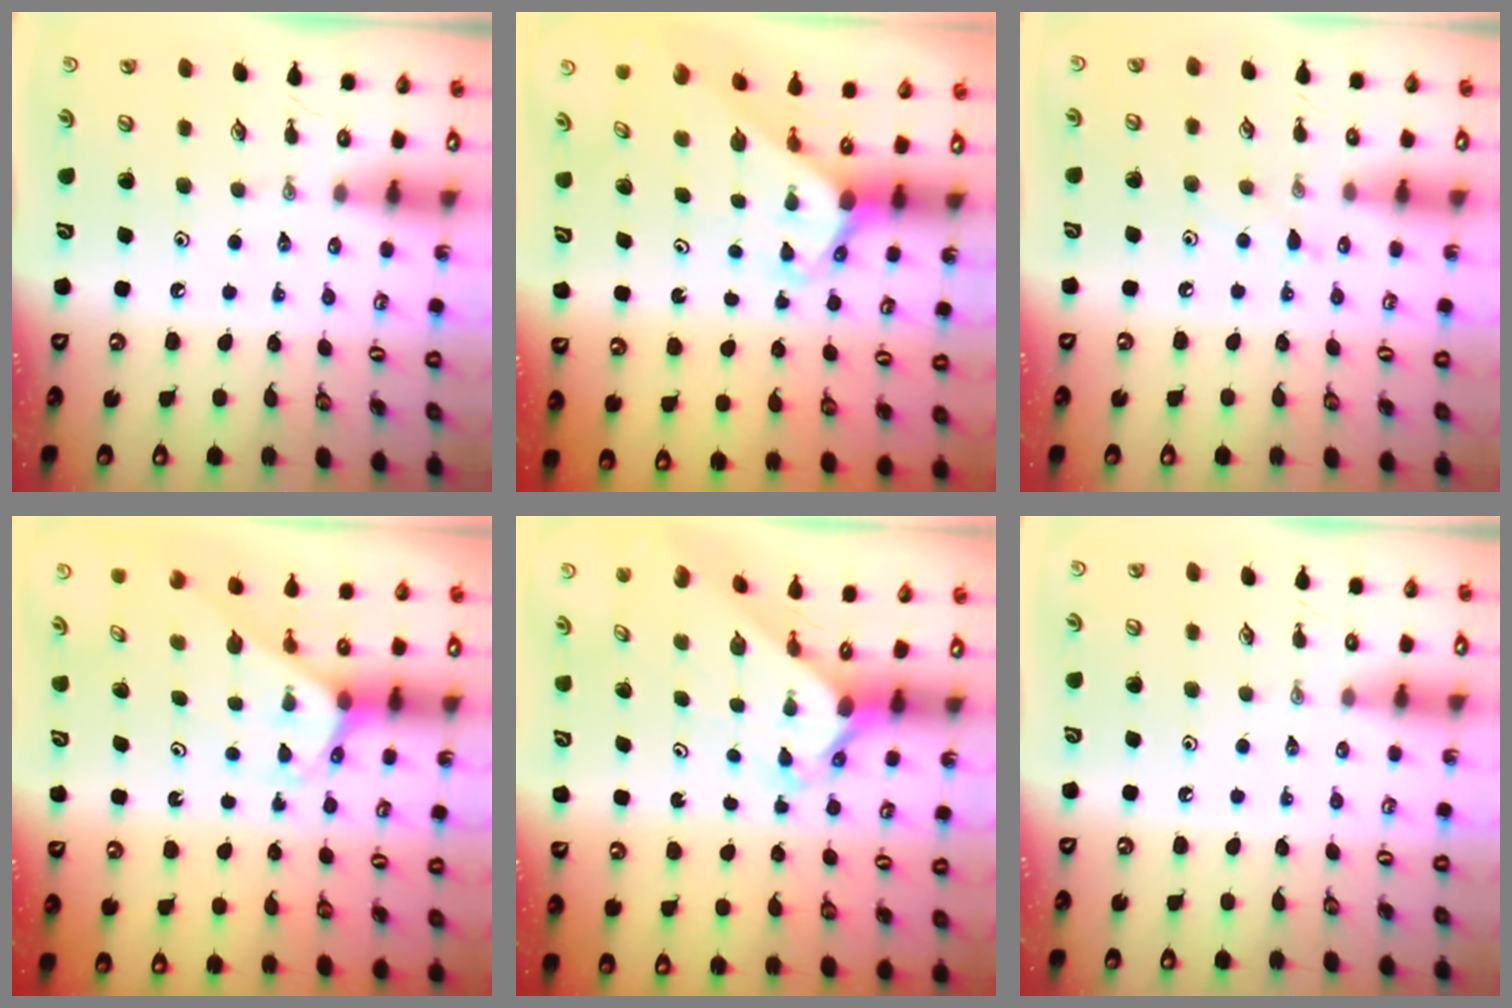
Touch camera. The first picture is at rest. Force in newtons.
{"total": 3.1, "press": 3.1, "slide": 0.2}
{"total": 6.8, "press": 6.8, "slide": 0.8}
{"total": 2.5, "press": 2.5, "slide": 0.1}
{"total": 2.3, "press": 2.3, "slide": 0.1}
{"total": 0.0}